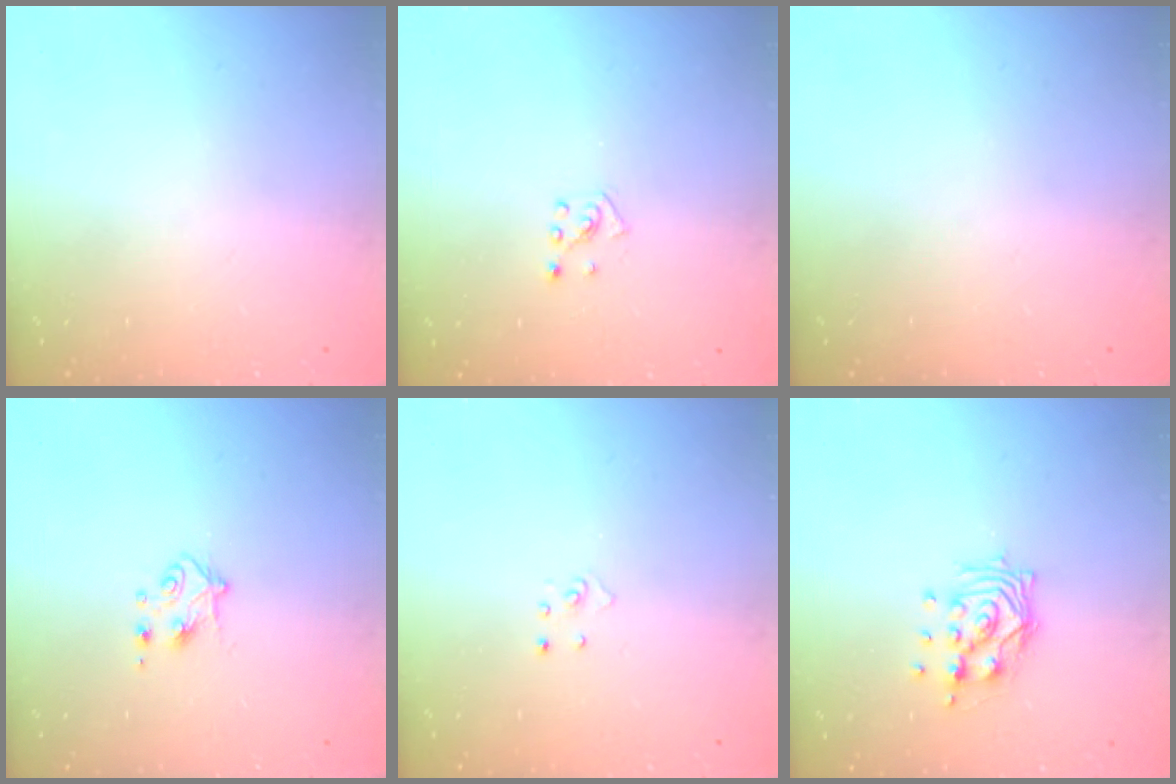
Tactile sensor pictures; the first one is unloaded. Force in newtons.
{"total": 3.6, "press": 3.6, "slide": 0.4}
{"total": 0.0}
{"total": 4.8, "press": 4.8, "slide": 0.6}
{"total": 3.0, "press": 2.9, "slide": 0.3}
{"total": 9.6, "press": 9.6, "slide": 0.8}